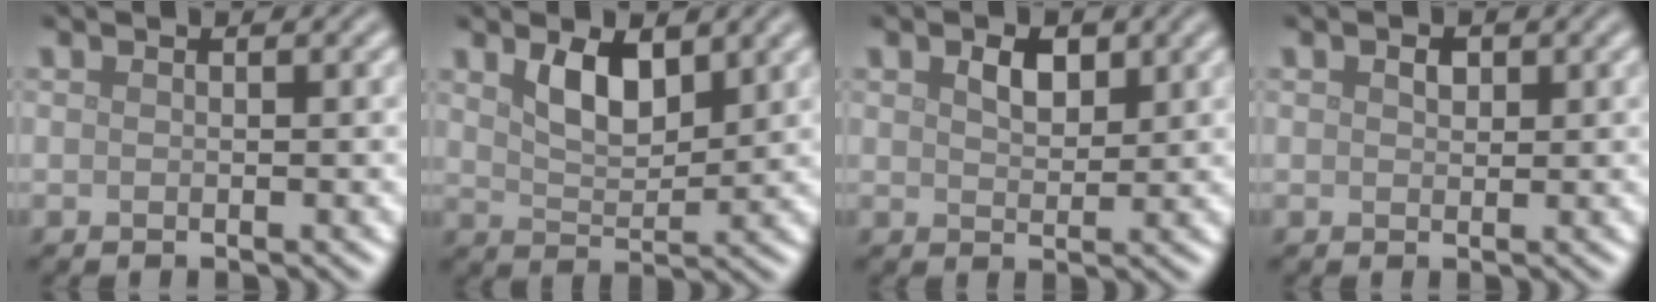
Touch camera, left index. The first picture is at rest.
{"total": 3.9, "force": [2.1, 1.8, 2.8], "torque": [-0.056, -0.003, 0.040]}
{"total": 2.2, "force": [1.1, 1.2, 1.4], "torque": [-0.028, 0.002, 0.021]}
{"total": 1.1, "force": [0.5, 0.8, 0.7], "torque": [-0.010, -0.001, 0.006]}